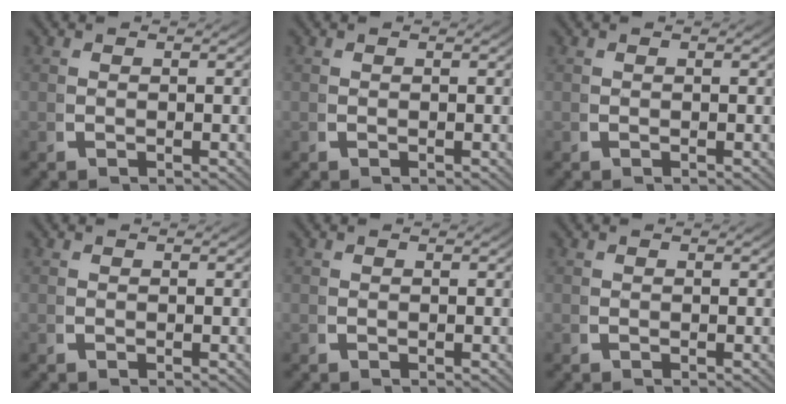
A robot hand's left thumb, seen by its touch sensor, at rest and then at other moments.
{"total": 0.0}
{"total": 0.0}
{"total": 0.0}
{"total": 0.0}
{"total": 0.0}